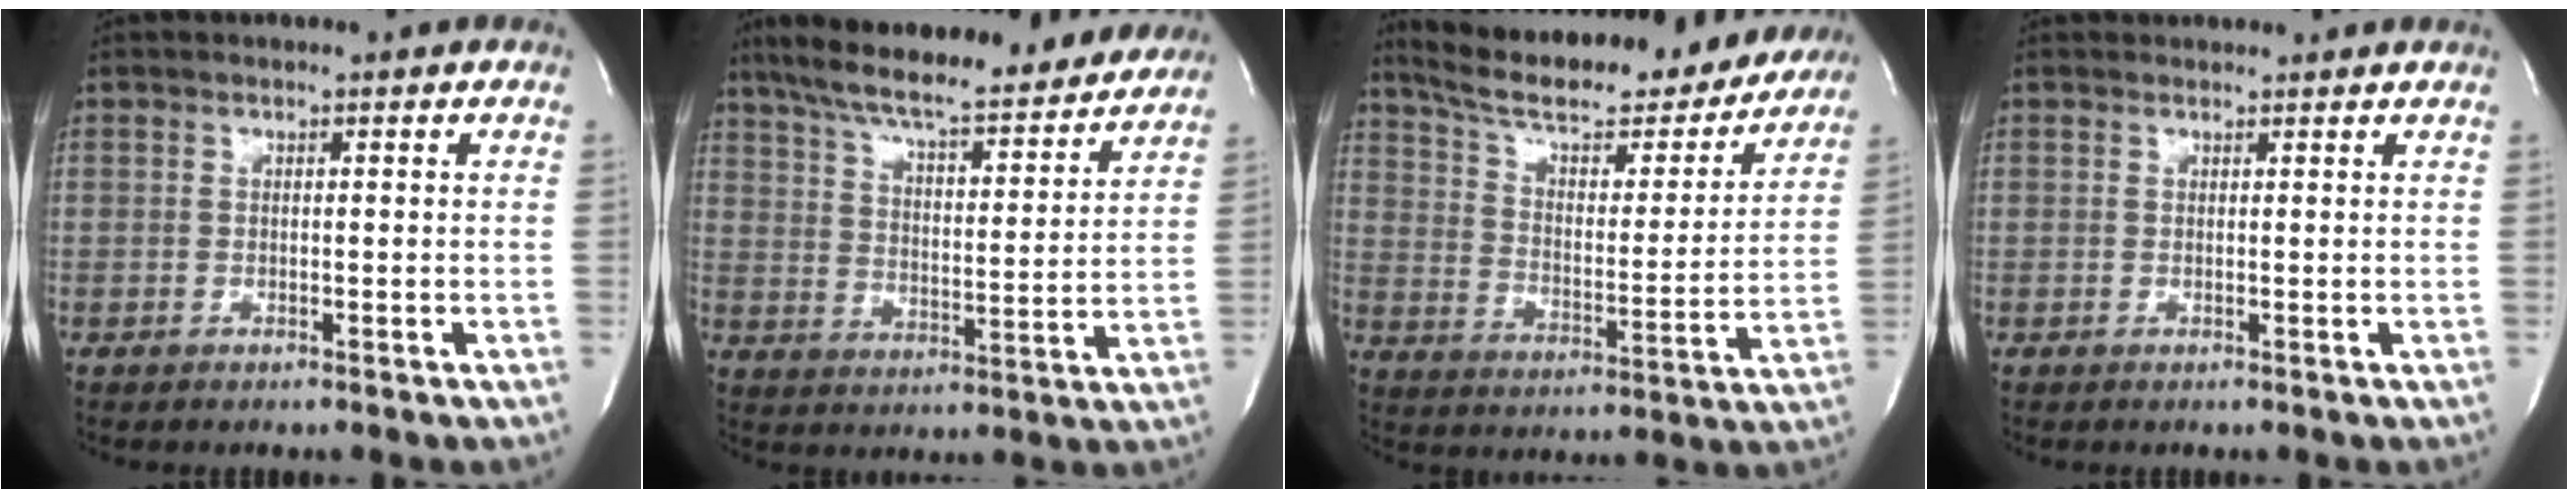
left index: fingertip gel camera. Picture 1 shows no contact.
{"total": 22.2, "force": [19.2, 3.8, 10.3], "torque": [-0.168, 0.009, 0.270]}
{"total": 25.9, "force": [22.6, 6.5, 10.8], "torque": [-0.176, -0.012, 0.311]}
{"total": 2.7, "force": [2.6, 0.5, 0.1], "torque": [-0.006, 0.019, 0.032]}